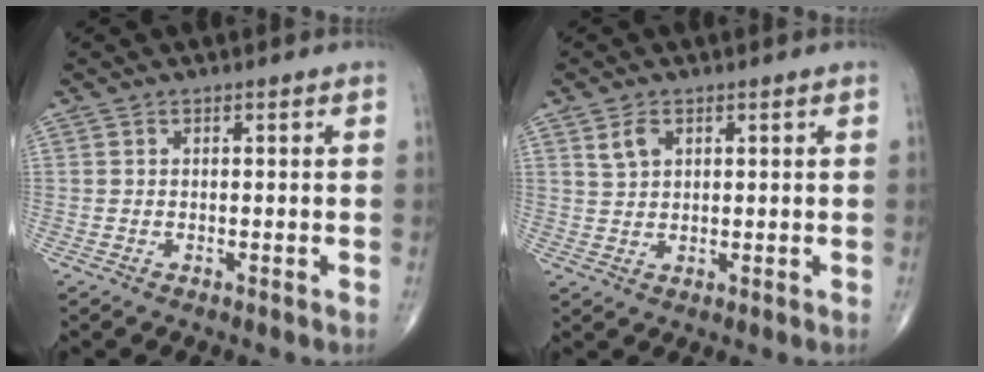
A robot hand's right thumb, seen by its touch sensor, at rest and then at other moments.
{"total": 3.1, "force": [1.5, 1.9, 1.9], "torque": [-0.032, -0.003, 0.034]}